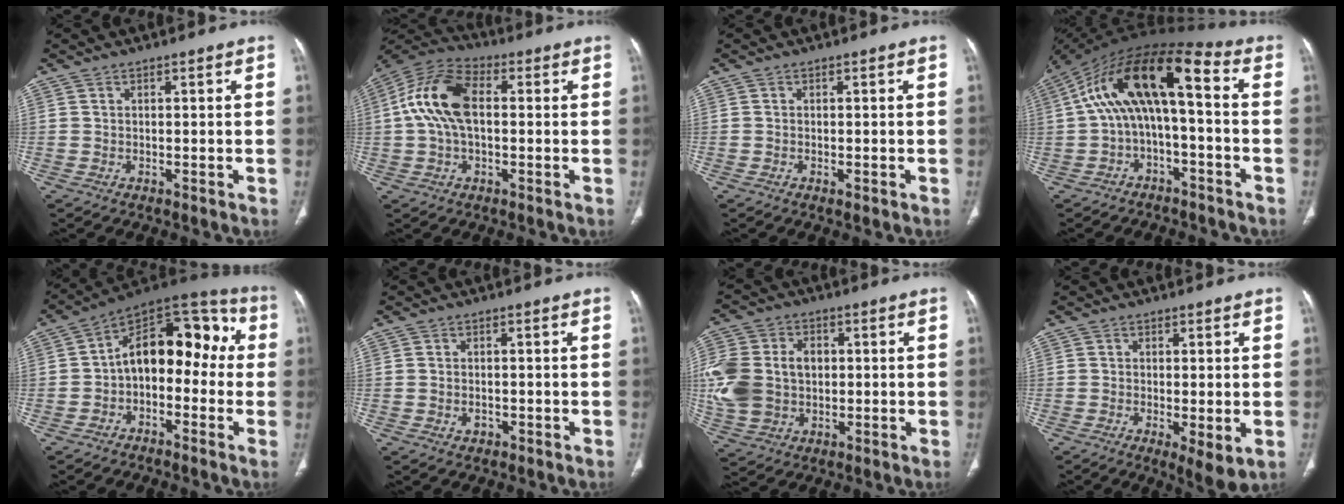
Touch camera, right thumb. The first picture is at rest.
{"total": 12.9, "force": [1.0, 7.4, 10.6], "torque": [-0.215, 0.031, 0.010]}
{"total": 1.0, "force": [-0.4, 0.4, 0.7], "torque": [-0.014, -0.003, -0.003]}
{"total": 15.7, "force": [0.1, 6.3, 14.4], "torque": [-0.260, 0.070, -0.004]}
{"total": 15.9, "force": [-0.6, 9.9, 12.4], "torque": [-0.137, 0.062, -0.028]}
{"total": 1.4, "force": [-0.4, 1.1, 0.8], "torque": [-0.012, 0.004, -0.003]}
{"total": 16.4, "force": [0.5, 12.4, 10.7], "torque": [-0.244, 0.016, 0.020]}
{"total": 5.4, "force": [-1.3, 1.7, 5.0], "torque": [-0.087, -0.021, -0.018]}